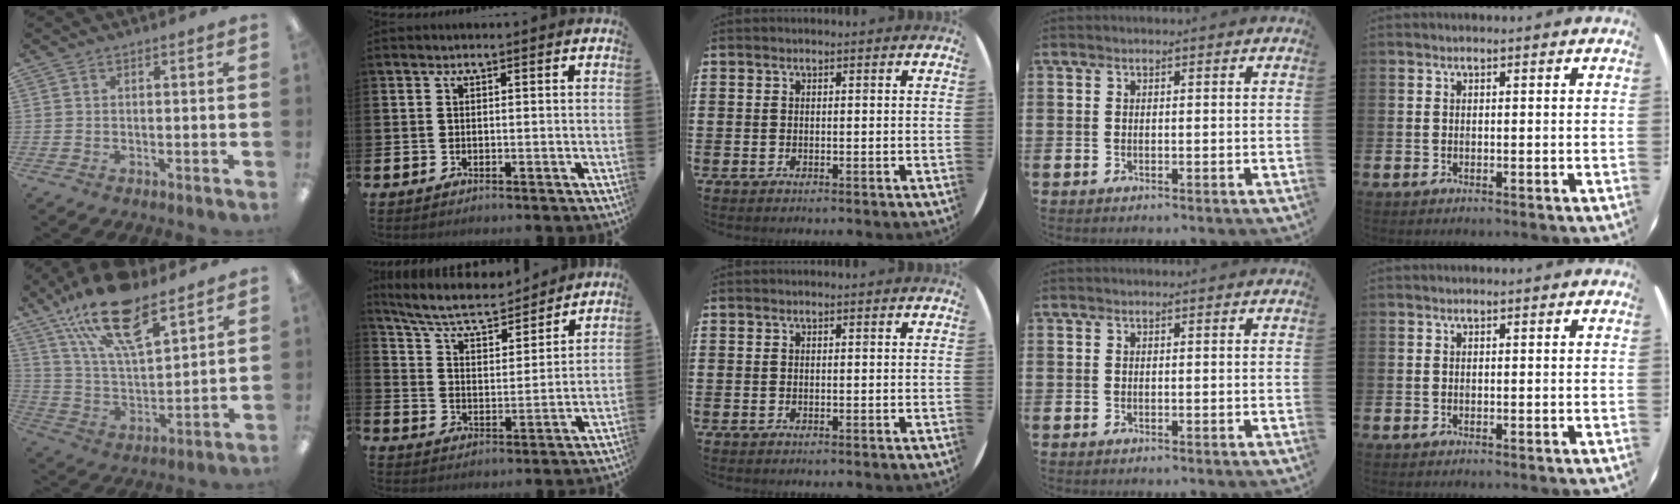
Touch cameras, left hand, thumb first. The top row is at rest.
{"thumb": {"total": 20.8, "force": [13.4, 8.2, 13.6], "torque": [-0.235, -0.065, 0.234]}, "index": {"total": 7.5, "force": [6.8, 1.5, 2.7], "torque": [-0.082, -0.045, 0.116]}}